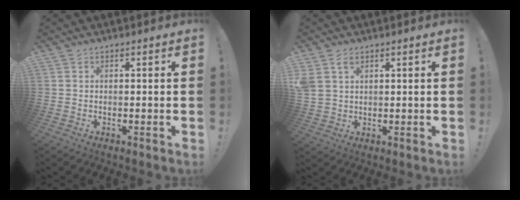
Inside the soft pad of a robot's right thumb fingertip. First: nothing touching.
{"total": 4.3, "force": [2.5, 2.6, 2.3], "torque": [-0.033, -0.010, 0.047]}